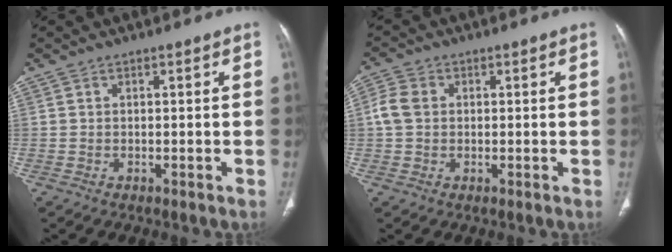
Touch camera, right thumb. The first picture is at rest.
{"total": 4.4, "force": [0.4, 3.5, 2.6], "torque": [-0.057, 0.011, 0.003]}